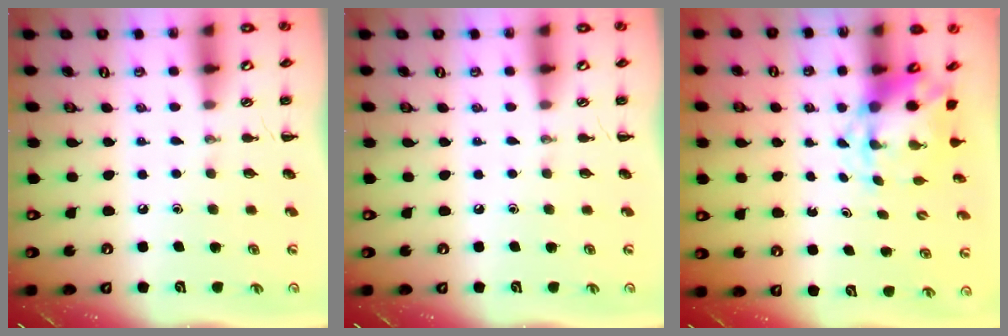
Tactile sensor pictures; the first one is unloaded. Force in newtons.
{"total": 0.0}
{"total": 5.5, "press": 5.4, "slide": 0.8}